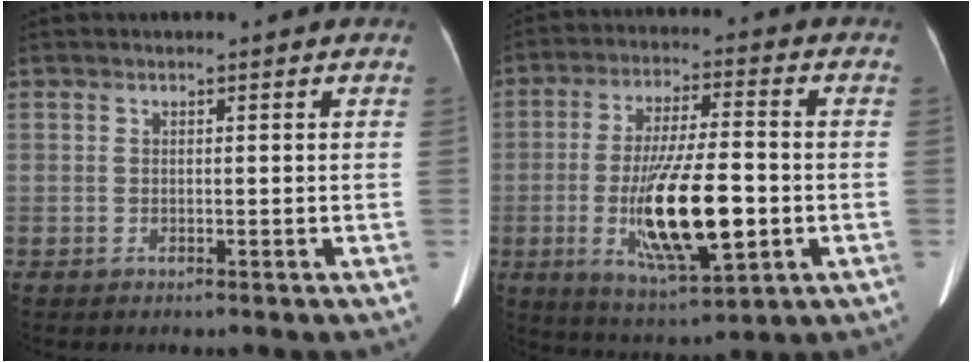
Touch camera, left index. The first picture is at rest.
{"total": 15.3, "force": [-3.2, 3.5, 14.5], "torque": [-0.271, -0.014, -0.048]}